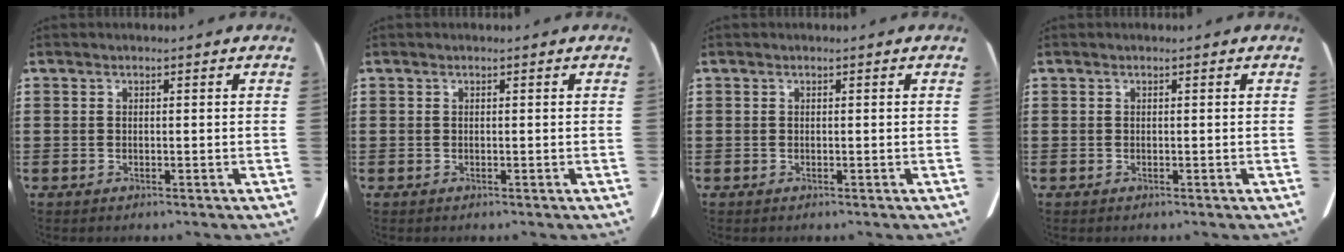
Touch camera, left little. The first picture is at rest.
{"total": 0.0}
{"total": 0.0}
{"total": 0.0}